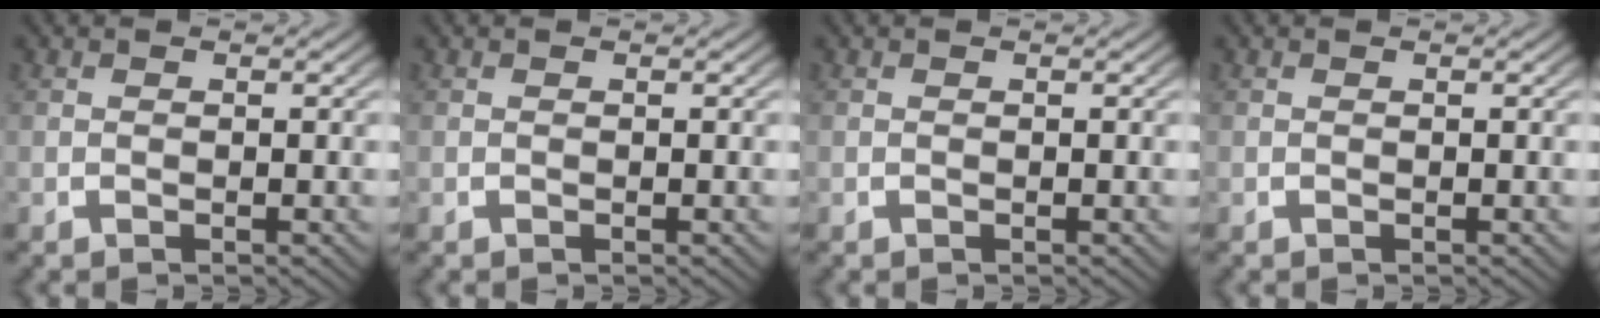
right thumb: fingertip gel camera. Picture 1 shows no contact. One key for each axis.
{"total": 0.0}
{"total": 0.0}
{"total": 0.0}